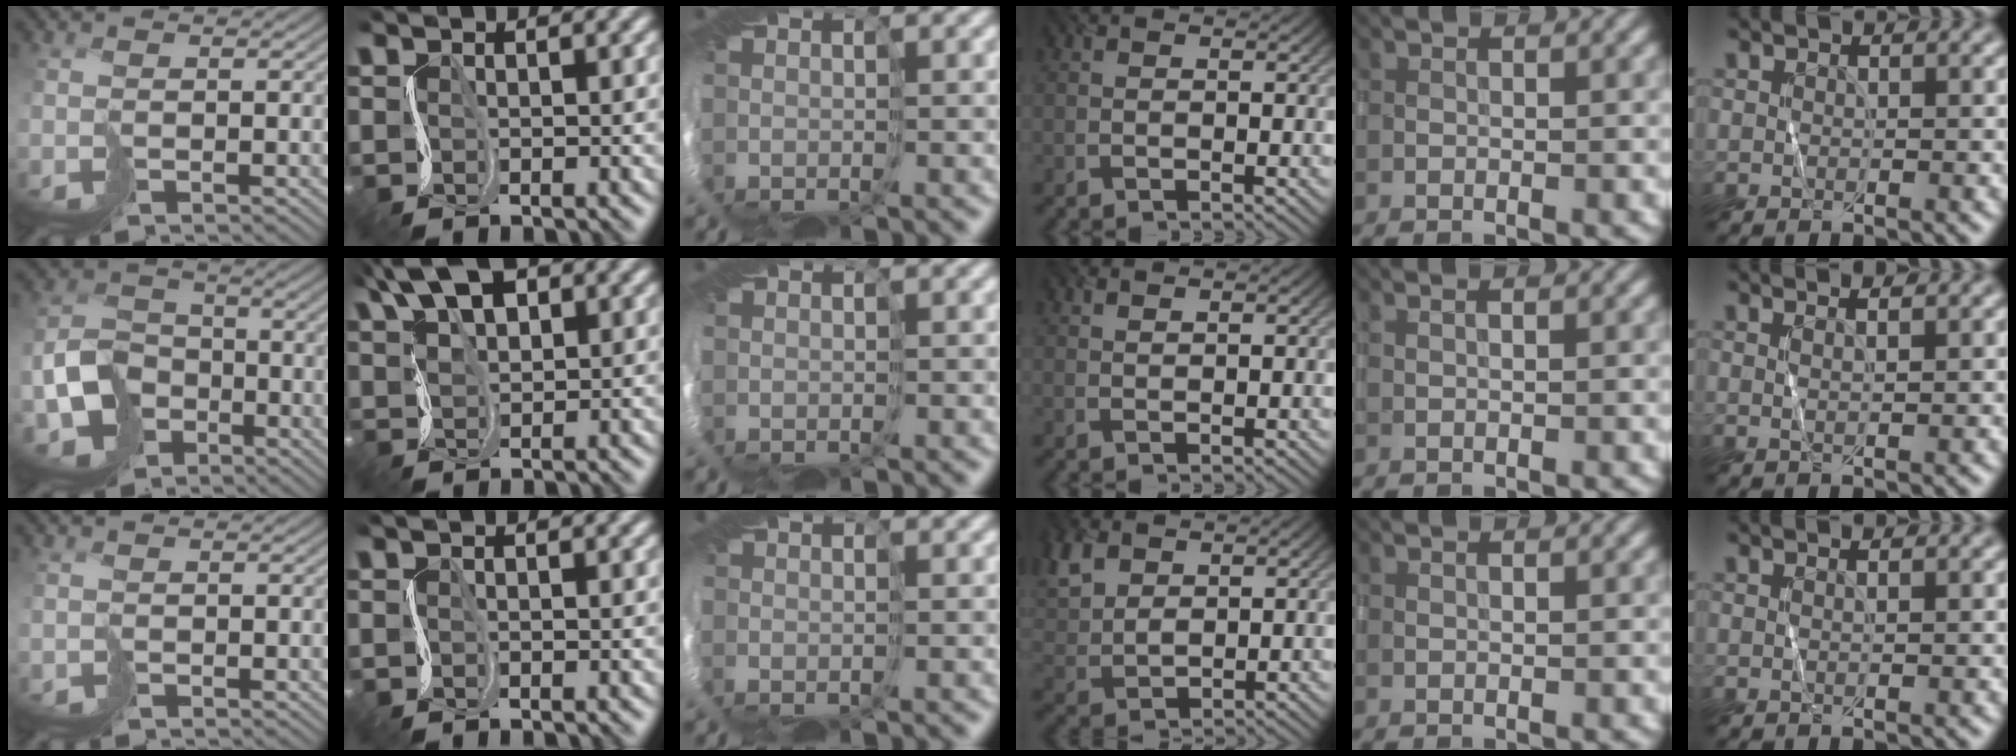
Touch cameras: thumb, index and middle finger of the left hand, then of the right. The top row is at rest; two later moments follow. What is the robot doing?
{"motion": "cut", "object": "wrapping paper"}